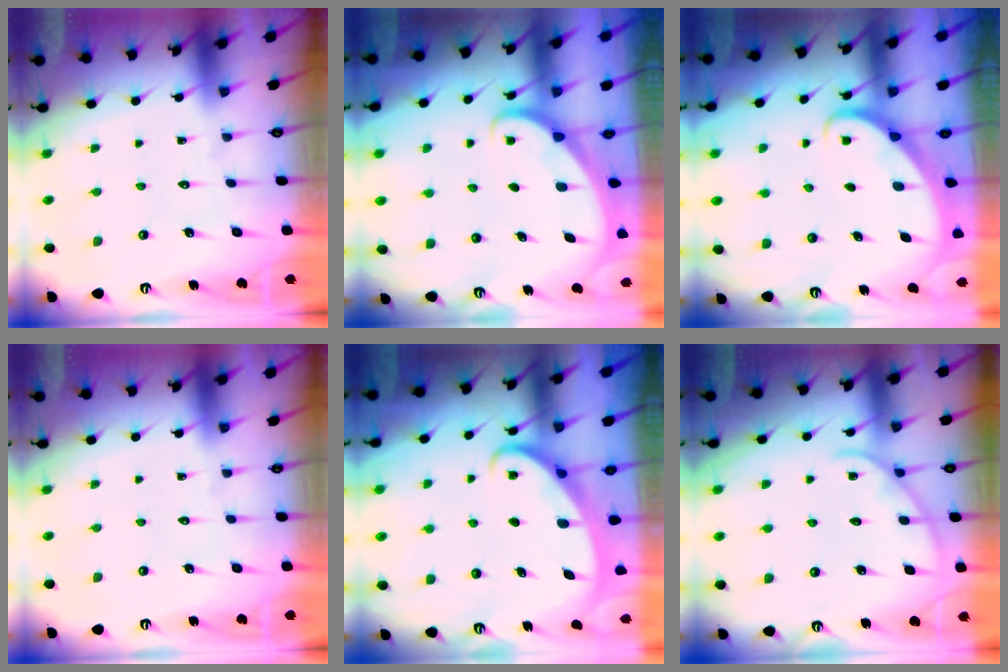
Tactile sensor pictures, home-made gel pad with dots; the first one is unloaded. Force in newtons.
{"total": 1.6, "press": 1.6, "slide": 0.0}
{"total": 2.4, "press": 2.4, "slide": 0.2}
{"total": 0.0}
{"total": 2.6, "press": 2.6, "slide": 0.4}
{"total": 3.4, "press": 3.4, "slide": 0.3}